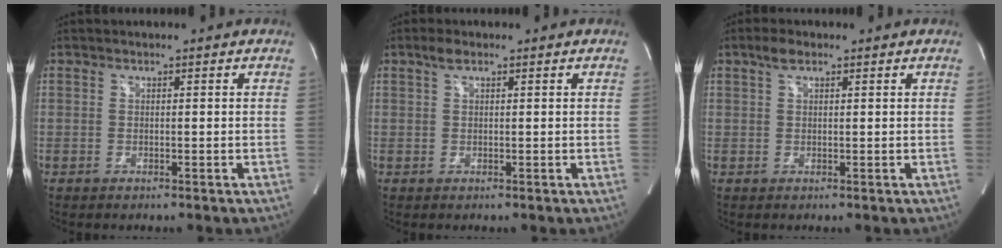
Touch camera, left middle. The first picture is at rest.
{"total": 1.6, "force": [1.0, 0.5, 1.1], "torque": [-0.027, 0.012, 0.020]}
{"total": 2.2, "force": [1.4, 0.8, 1.5], "torque": [-0.035, 0.014, 0.028]}